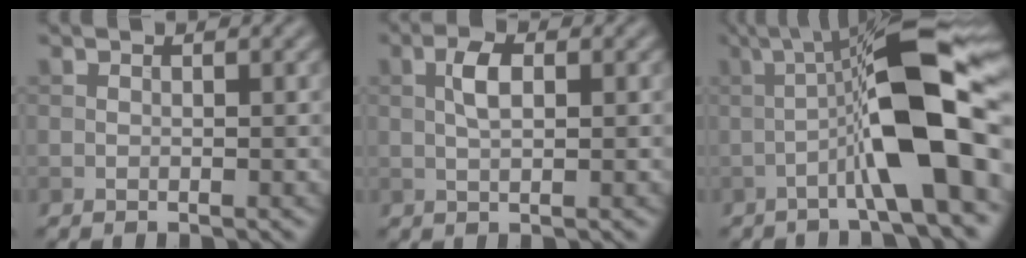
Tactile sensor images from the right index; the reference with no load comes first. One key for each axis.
{"total": 2.6, "fx": 0.4, "fy": 1.0, "fz": 2.4, "tx": -0.049, "ty": 0.005, "tz": 0.004}
{"total": 11.4, "fx": -2.2, "fy": 1.8, "fz": 11.0, "tx": -0.172, "ty": 0.028, "tz": -0.042}